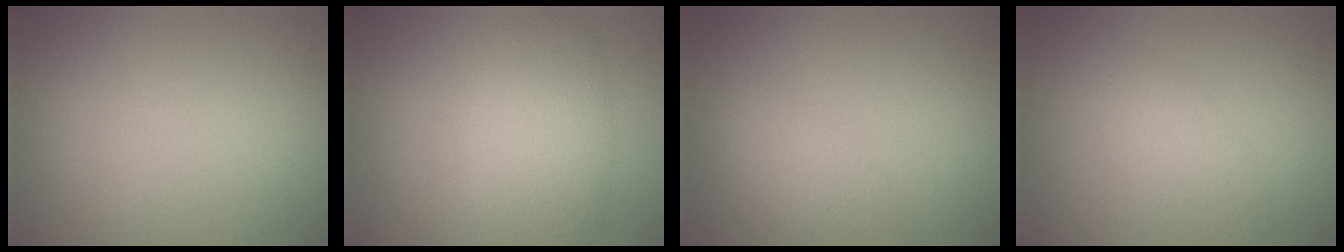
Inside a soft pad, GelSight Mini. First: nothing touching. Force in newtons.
{"total": 5.3, "press": 5.3, "slide": 0.3}
{"total": 2.8, "press": 2.8, "slide": 0.1}
{"total": 2.4, "press": 2.4, "slide": 0.2}